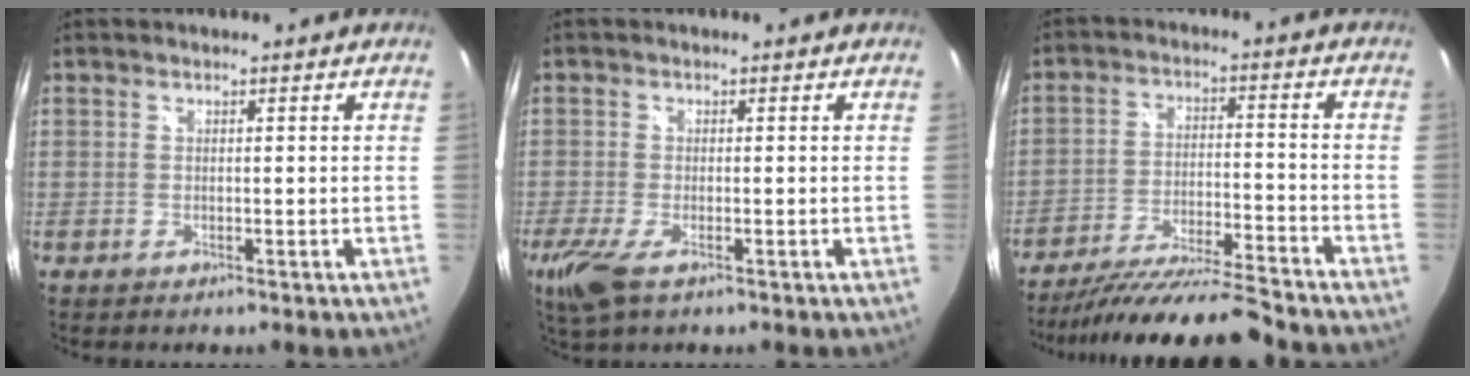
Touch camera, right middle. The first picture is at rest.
{"total": 5.4, "force": [-2.9, 1.6, 4.2], "torque": [-0.097, -0.021, -0.053]}
{"total": 17.1, "force": [-15.5, 0.1, 7.3], "torque": [-0.144, -0.033, -0.250]}